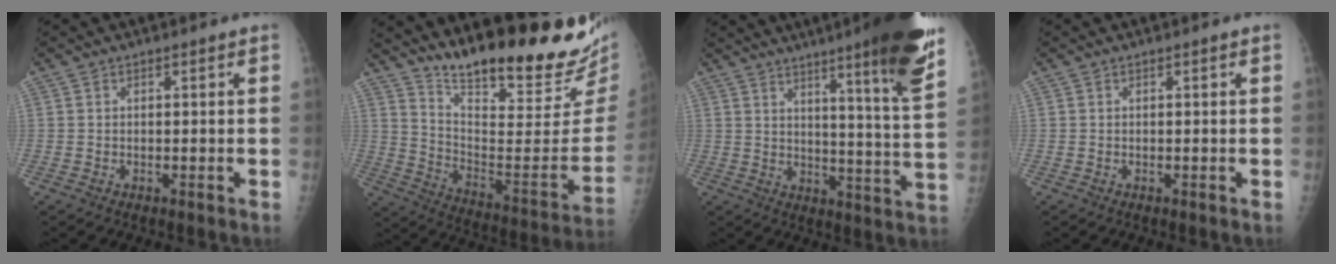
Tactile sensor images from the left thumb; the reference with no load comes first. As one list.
[{"total": 27.8, "force": [22.8, 5.1, 14.9], "torque": [-0.203, -0.152, 0.332]}, {"total": 19.6, "force": [12.9, 0.9, 14.8], "torque": [-0.183, -0.073, 0.170]}, {"total": 0.0}]